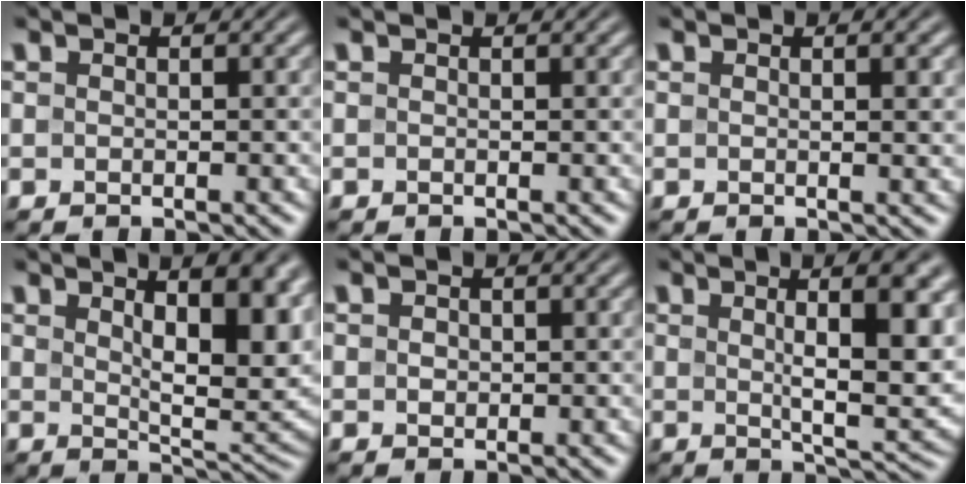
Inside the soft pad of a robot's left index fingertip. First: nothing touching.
{"total": 0.0}
{"total": 2.4, "force": [0.5, 0.6, 2.2], "torque": [-0.023, 0.002, 0.005]}
{"total": 11.0, "force": [3.7, 4.4, 9.3], "torque": [-0.109, 0.004, 0.052]}
{"total": 0.8, "force": [0.1, 0.7, 0.4], "torque": [-0.006, 0.000, 0.000]}
{"total": 11.4, "force": [2.5, 3.6, 10.5], "torque": [-0.120, 0.007, 0.027]}